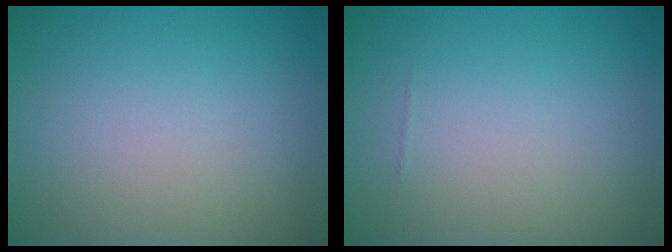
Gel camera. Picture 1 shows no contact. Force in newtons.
{"total": 0.0}